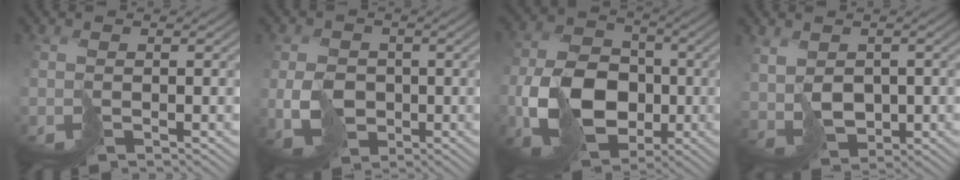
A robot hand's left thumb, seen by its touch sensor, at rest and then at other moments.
{"total": 4.6, "force": [-0.3, 4.1, 2.1], "torque": [-0.056, -0.015, -0.003]}
{"total": 12.2, "force": [-2.5, 9.3, 7.5], "torque": [-0.176, -0.023, -0.047]}
{"total": 4.1, "force": [1.0, 3.4, 2.1], "torque": [-0.041, -0.007, 0.032]}